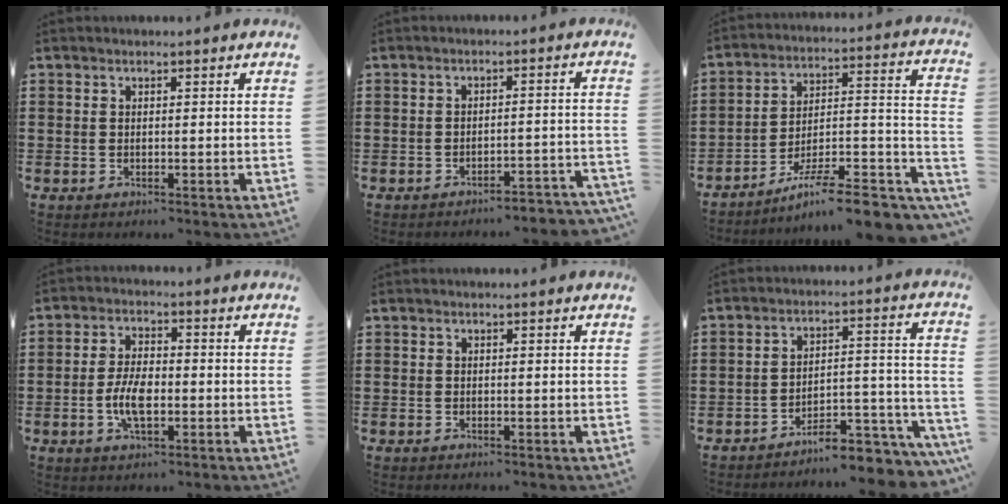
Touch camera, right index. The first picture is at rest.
{"total": 3.1, "force": [-3.0, 0.0, 0.7], "torque": [-0.017, 0.001, -0.064]}
{"total": 9.3, "force": [-6.9, 1.6, 6.1], "torque": [-0.086, 0.016, -0.126]}
{"total": 5.8, "force": [-1.3, 2.6, 4.9], "torque": [-0.114, 0.000, -0.031]}
{"total": 0.0}
{"total": 7.0, "force": [-6.5, 1.3, 2.3], "torque": [-0.029, 0.013, -0.124]}